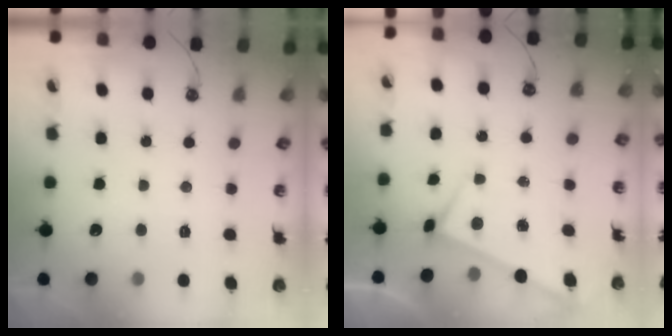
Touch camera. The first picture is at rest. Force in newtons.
{"total": 1.2, "press": 1.1, "slide": 0.6}